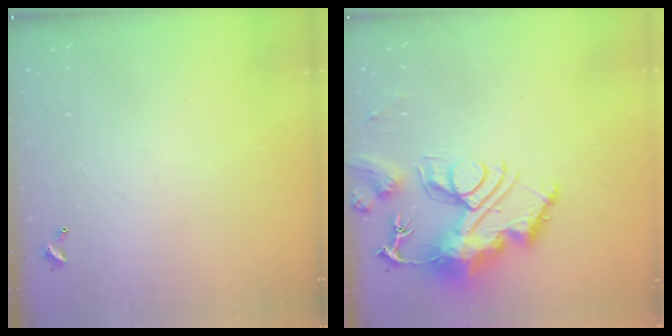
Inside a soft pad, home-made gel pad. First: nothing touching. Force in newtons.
{"total": 14.1, "press": 14.1, "slide": 1.4}